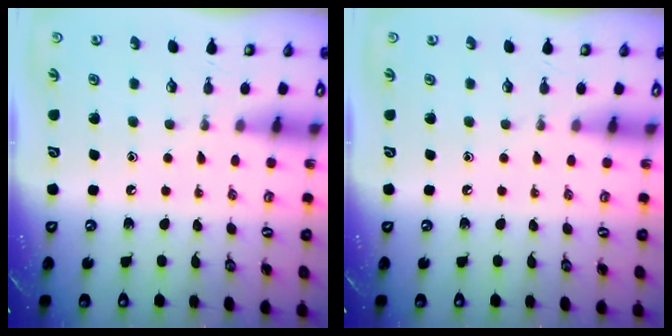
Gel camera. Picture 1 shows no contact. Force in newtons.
{"total": 0.0}